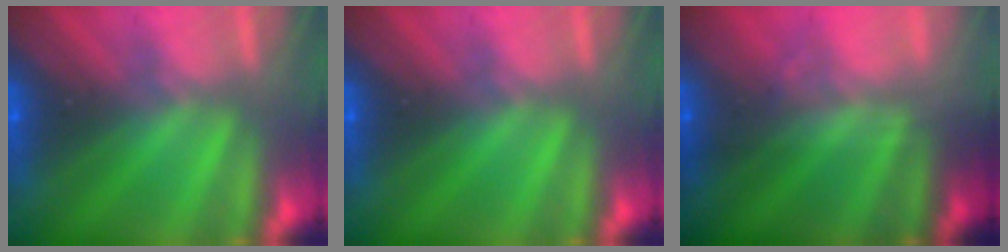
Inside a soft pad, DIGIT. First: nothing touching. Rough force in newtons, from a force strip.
{"total": 0.0}
{"total": 1.8}